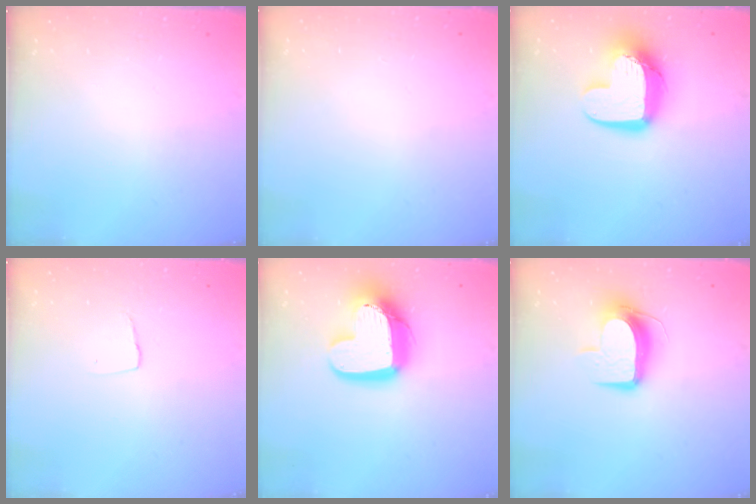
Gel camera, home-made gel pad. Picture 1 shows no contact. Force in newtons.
{"total": 0.0}
{"total": 13.3, "press": 13.3, "slide": 1.4}
{"total": 3.6, "press": 3.6, "slide": 0.4}
{"total": 16.6, "press": 16.6, "slide": 1.3}
{"total": 11.1, "press": 11.0, "slide": 1.0}